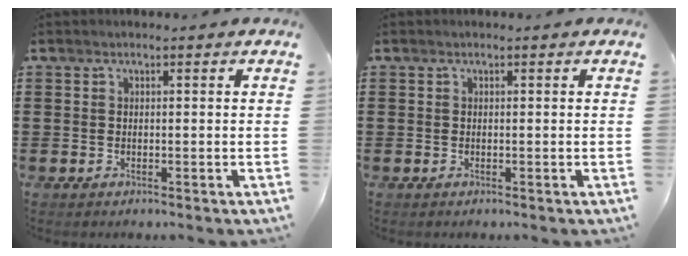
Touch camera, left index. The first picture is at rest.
{"total": 0.0}